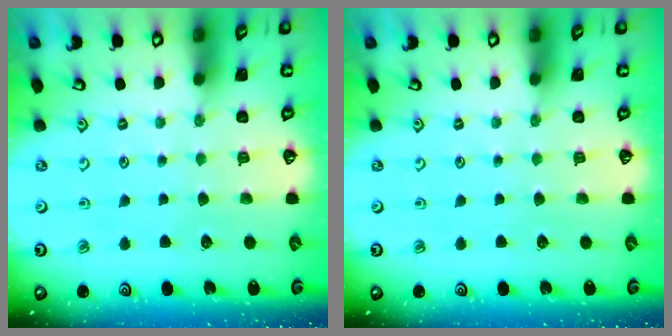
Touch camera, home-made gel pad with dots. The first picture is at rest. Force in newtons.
{"total": 0.0}